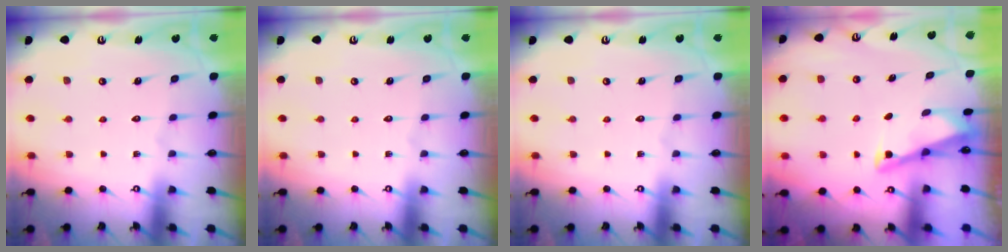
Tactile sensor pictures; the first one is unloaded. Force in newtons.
{"total": 0.0}
{"total": 0.0}
{"total": 2.8, "press": 2.8, "slide": 0.4}